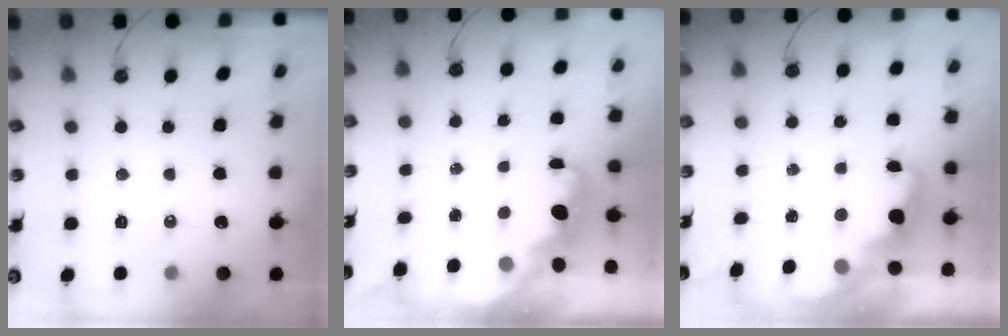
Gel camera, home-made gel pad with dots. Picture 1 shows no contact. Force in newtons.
{"total": 2.7, "press": 2.7, "slide": 0.4}
{"total": 2.5, "press": 2.4, "slide": 0.5}